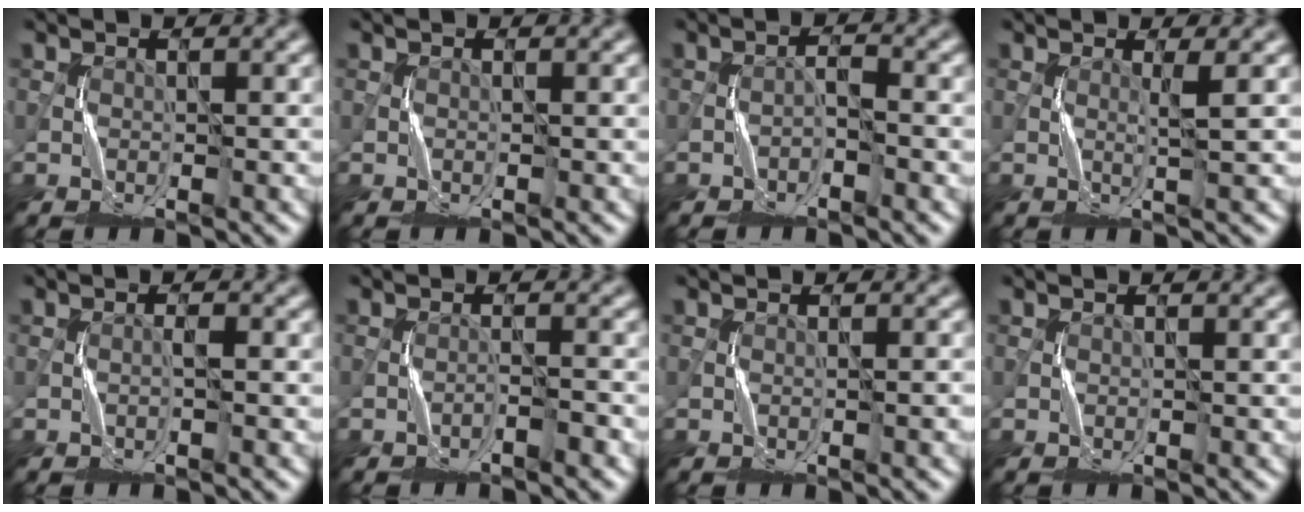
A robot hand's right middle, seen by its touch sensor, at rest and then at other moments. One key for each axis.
{"total": 0.0}
{"total": 1.1, "fx": -0.9, "fy": 0.3, "fz": 0.6, "tx": -0.012, "ty": 0.006, "tz": -0.017}
{"total": 1.0, "fx": 0.3, "fy": 0.1, "fz": 1.0, "tx": -0.022, "ty": -0.002, "tz": 0.003}
{"total": 0.6, "fx": -0.3, "fy": 0.1, "fz": 0.6, "tx": -0.011, "ty": 0.003, "tz": -0.004}
{"total": 1.1, "fx": -1.0, "fy": 0.1, "fz": 0.6, "tx": -0.007, "ty": 0.011, "tz": -0.021}
{"total": 0.7, "fx": -0.2, "fy": 0.0, "fz": 0.6, "tx": -0.010, "ty": 0.001, "tz": -0.003}
{"total": 0.0}